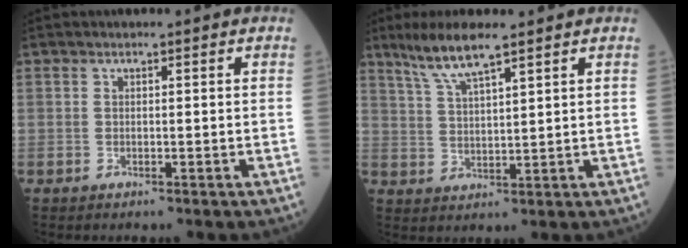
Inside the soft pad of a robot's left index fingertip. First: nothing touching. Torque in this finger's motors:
{"motor_torque": [0.14, -0.03, 0.16, 0.05]}